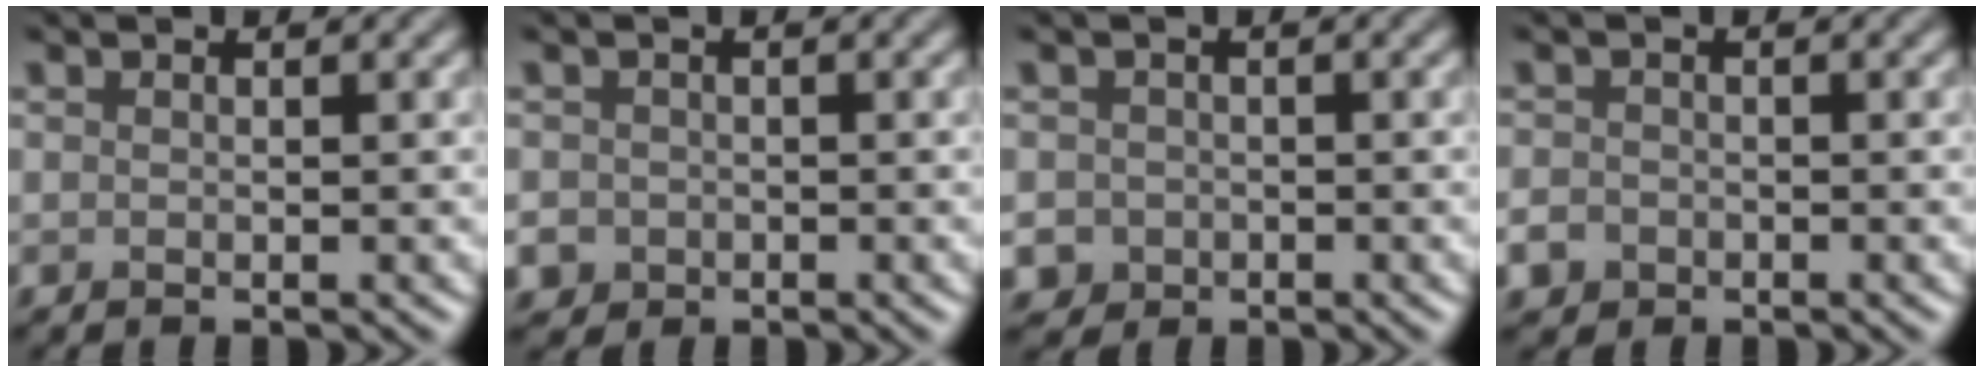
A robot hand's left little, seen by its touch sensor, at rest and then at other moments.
{"total": 4.1, "force": [-2.0, 3.4, 1.0], "torque": [-0.014, -0.018, -0.034]}
{"total": 3.1, "force": [-1.5, 2.7, 0.5], "torque": [0.001, -0.009, -0.027]}
{"total": 2.1, "force": [-1.2, 1.6, 0.6], "torque": [-0.012, -0.002, -0.025]}